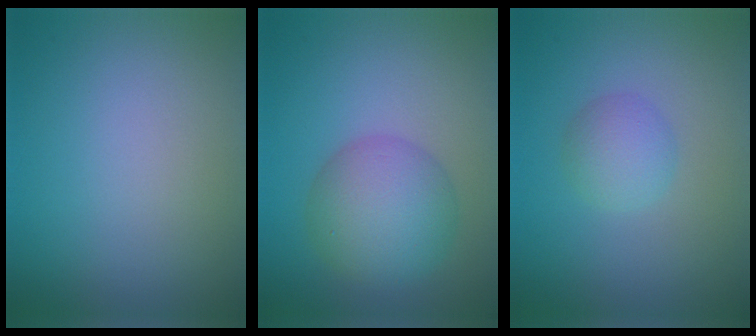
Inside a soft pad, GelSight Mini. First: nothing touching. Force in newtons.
{"total": 6.3, "press": 6.3, "slide": 0.1}
{"total": 2.5, "press": 2.5, "slide": 0.1}